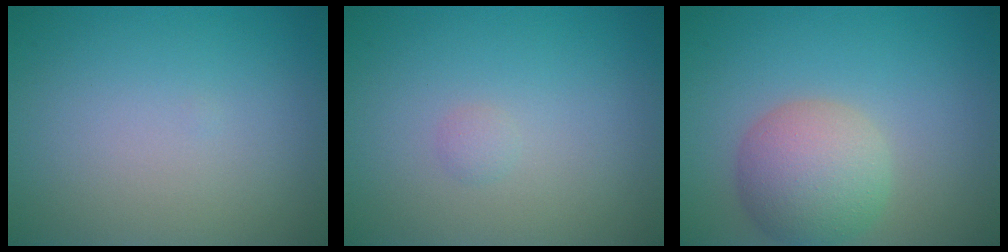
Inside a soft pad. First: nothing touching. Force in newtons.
{"total": 0.6, "press": 0.6, "slide": 0.0}
{"total": 5.5, "press": 5.5, "slide": 0.3}